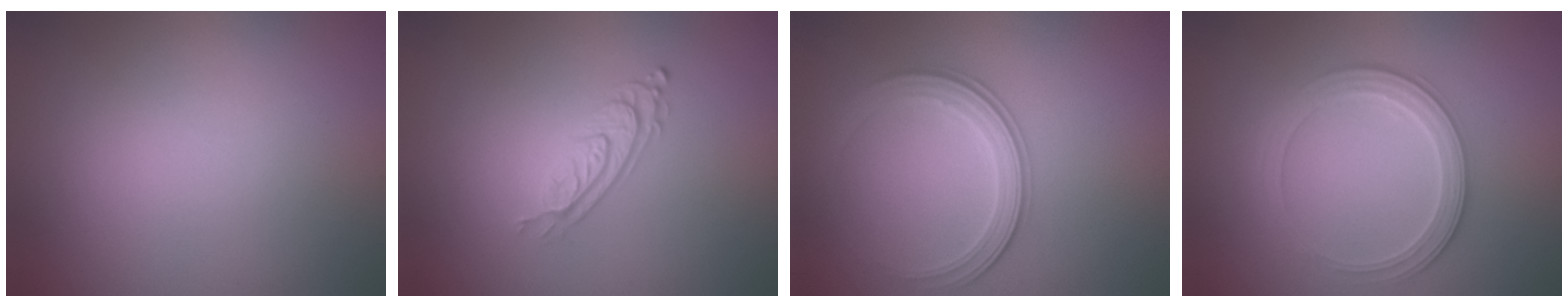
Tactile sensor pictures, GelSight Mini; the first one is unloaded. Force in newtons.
{"total": 2.8, "press": 2.0, "slide": 2.1}
{"total": 2.9, "press": 2.8, "slide": 0.5}
{"total": 3.1, "press": 3.0, "slide": 0.5}